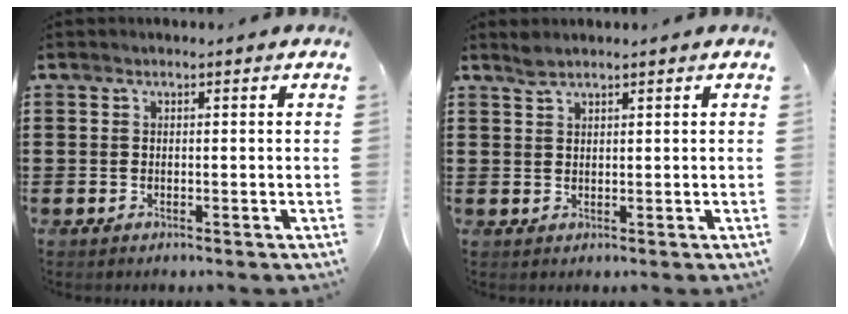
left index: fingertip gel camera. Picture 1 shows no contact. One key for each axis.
{"total": 1.6, "fx": 1.4, "fy": 0.2, "fz": 0.7, "tx": -0.016, "ty": 0.001, "tz": 0.026}